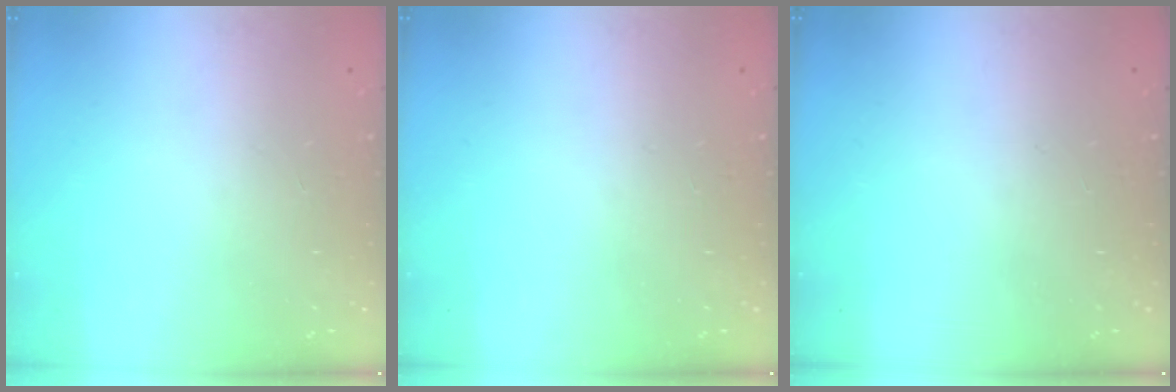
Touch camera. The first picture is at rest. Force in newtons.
{"total": 0.0}
{"total": 0.0}